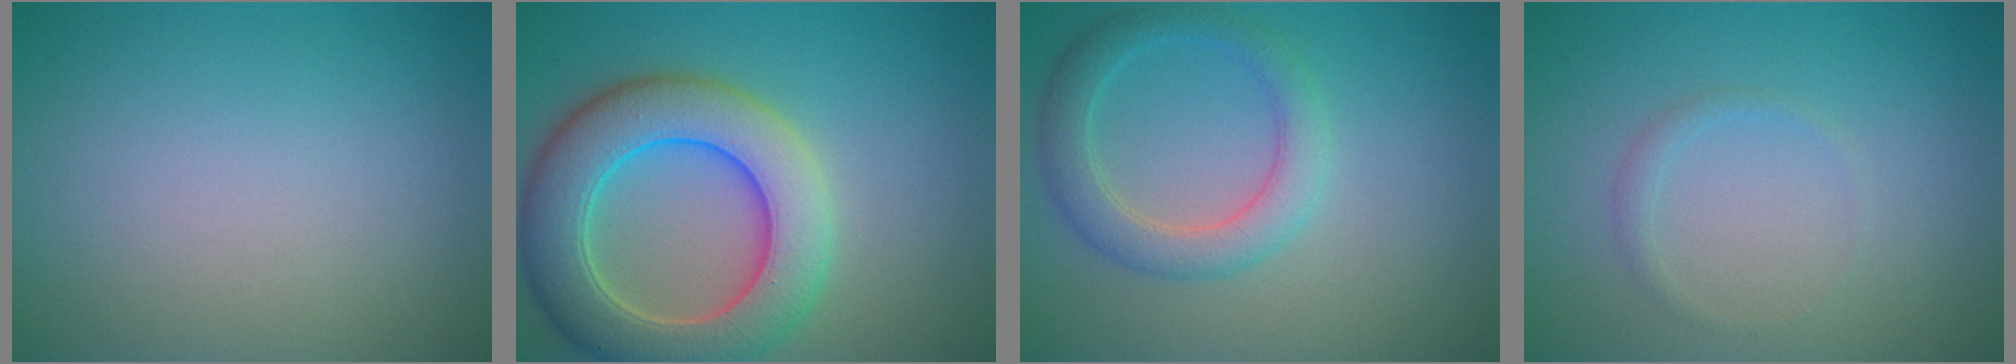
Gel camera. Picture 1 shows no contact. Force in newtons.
{"total": 9.0, "press": 9.0, "slide": 0.3}
{"total": 3.5, "press": 3.5, "slide": 0.2}
{"total": 0.9, "press": 0.9, "slide": 0.1}